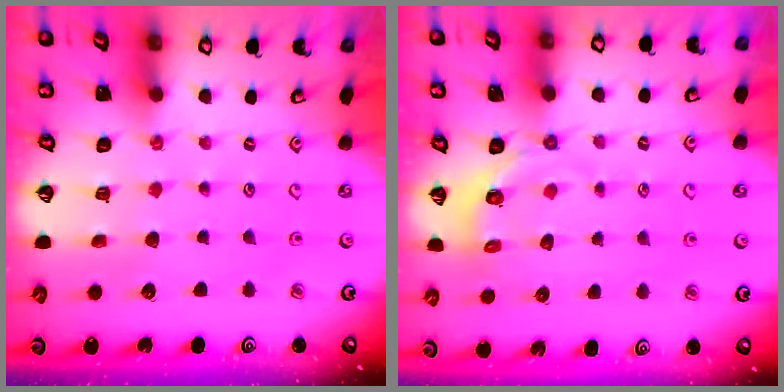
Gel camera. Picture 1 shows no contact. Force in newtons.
{"total": 3.8, "press": 2.8, "slide": 2.5}